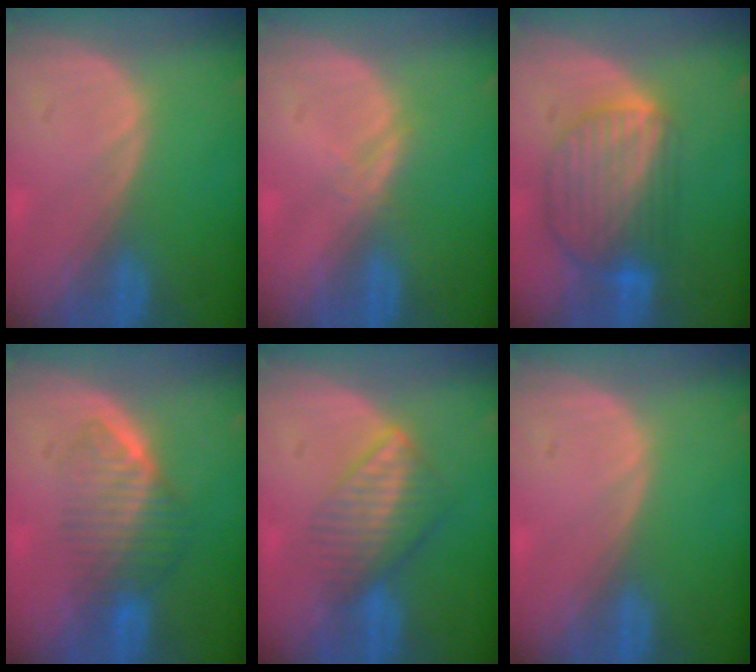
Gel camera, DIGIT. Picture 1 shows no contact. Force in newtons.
{"total": 1.3, "press": 1.3, "slide": 0.1}
{"total": 9.0, "press": 7.7, "slide": 4.6}
{"total": 6.6, "press": 6.0, "slide": 2.8}
{"total": 6.5, "press": 5.9, "slide": 2.7}
{"total": 0.0}